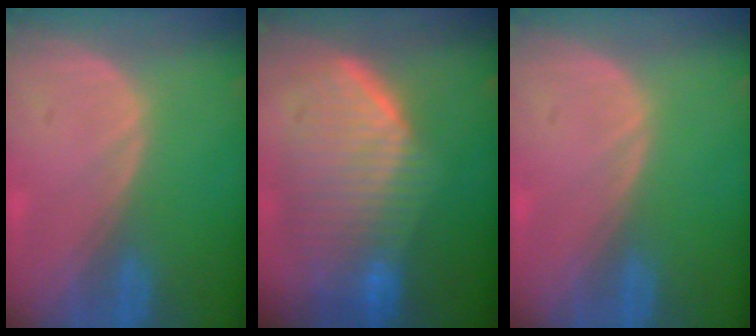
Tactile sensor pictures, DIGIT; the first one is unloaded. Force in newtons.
{"total": 10.0, "press": 9.0, "slide": 4.4}
{"total": 0.0}